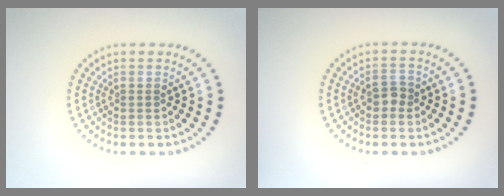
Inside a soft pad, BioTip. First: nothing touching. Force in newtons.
{"total": 1.5, "press": 1.4, "slide": 0.5}